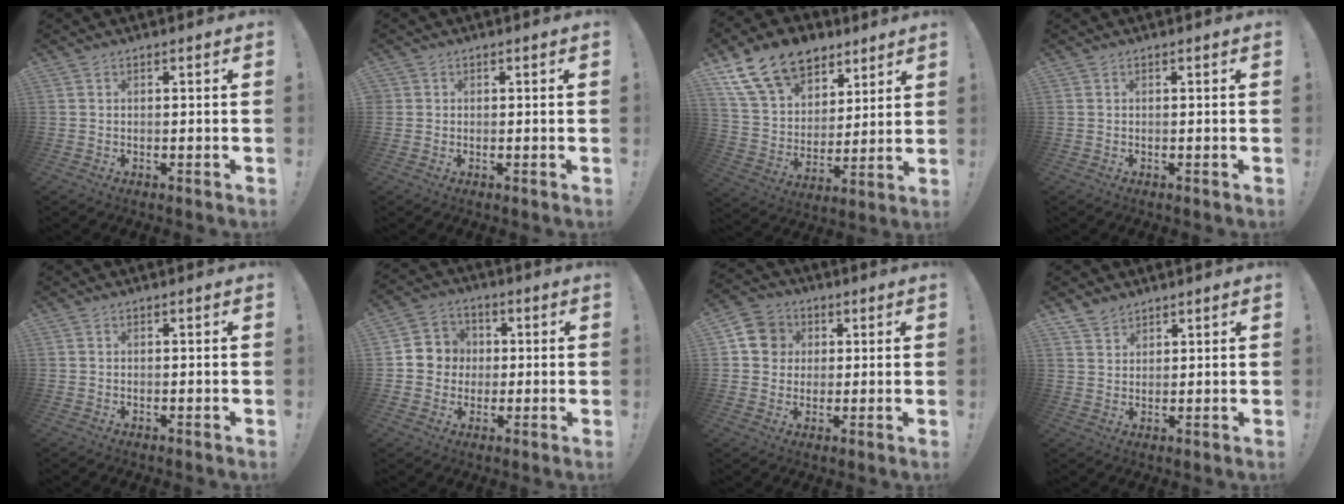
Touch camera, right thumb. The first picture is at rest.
{"total": 1.1, "force": [0.2, 1.0, 0.1], "torque": [-0.001, 0.002, 0.004]}
{"total": 18.2, "force": [11.3, 12.0, 7.8], "torque": [-0.129, -0.063, 0.223]}
{"total": 0.0}
{"total": 0.0}
{"total": 8.2, "force": [-0.2, 8.0, 1.5], "torque": [-0.018, 0.013, 0.004]}
{"total": 9.4, "force": [2.4, 8.6, 2.9], "torque": [-0.025, -0.001, 0.049]}
{"total": 3.8, "force": [3.3, 1.8, 0.4], "torque": [-0.008, -0.021, 0.064]}